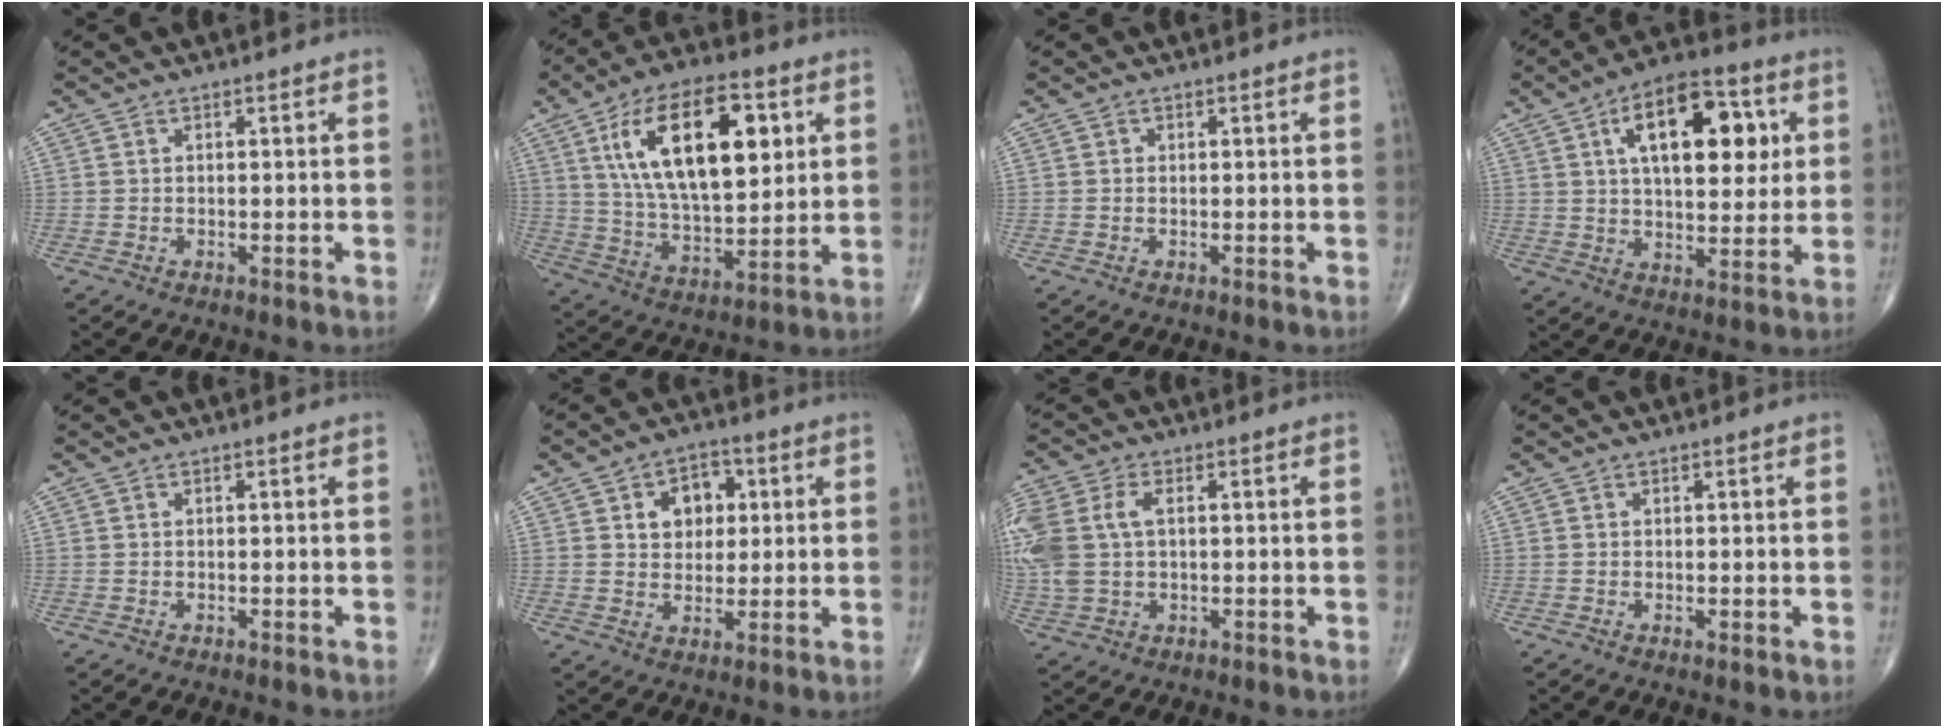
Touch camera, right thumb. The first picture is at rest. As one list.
[{"total": 22.0, "force": [7.1, 10.2, 18.1], "torque": [-0.289, -0.019, 0.124]}, {"total": 0.0}, {"total": 18.0, "force": [5.4, 9.0, 14.6], "torque": [-0.189, -0.001, 0.081]}, {"total": 0.0}, {"total": 7.9, "force": [2.2, 5.9, 4.7], "torque": [-0.030, -0.001, 0.031]}, {"total": 12.8, "force": [1.6, 8.2, 9.7], "torque": [-0.266, 0.014, 0.034]}, {"total": 0.6, "force": [0.1, 0.2, 0.5], "torque": [-0.012, -0.004, -0.001]}]